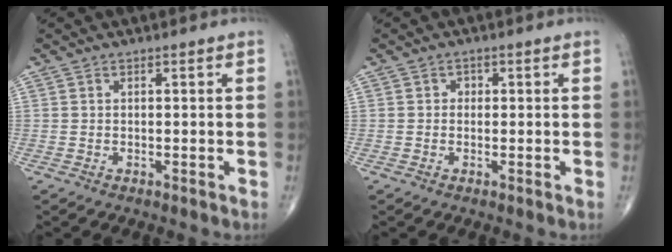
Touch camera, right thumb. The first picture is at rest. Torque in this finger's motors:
{"motor_torque": [-0.11, -0.16, 0.22, 0.07, 0.00]}